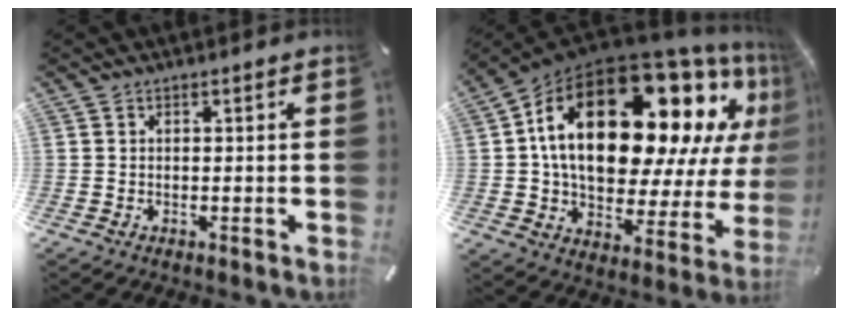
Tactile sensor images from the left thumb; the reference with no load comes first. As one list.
[{"total": 32.1, "force": [11.5, 17.4, 24.5], "torque": [-0.408, -0.072, 0.202]}]